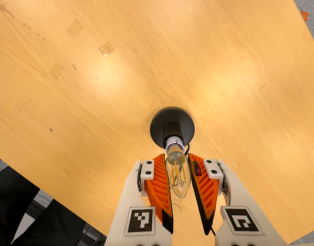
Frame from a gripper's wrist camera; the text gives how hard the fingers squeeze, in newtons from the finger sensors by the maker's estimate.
{"total": 11.9, "left": 12.6, "right": 11.2}